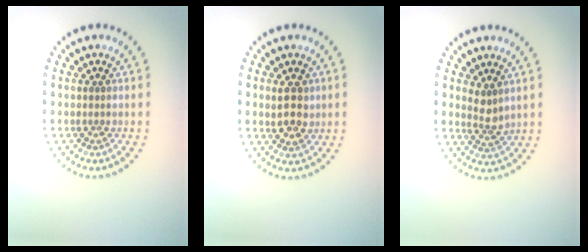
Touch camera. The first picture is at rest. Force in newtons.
{"total": 2.9, "press": 2.8, "slide": 0.7}
{"total": 1.9, "press": 1.4, "slide": 1.3}